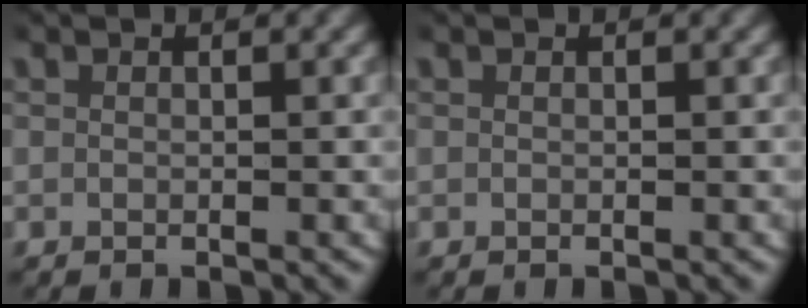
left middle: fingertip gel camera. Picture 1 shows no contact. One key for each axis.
{"total": 0.0}